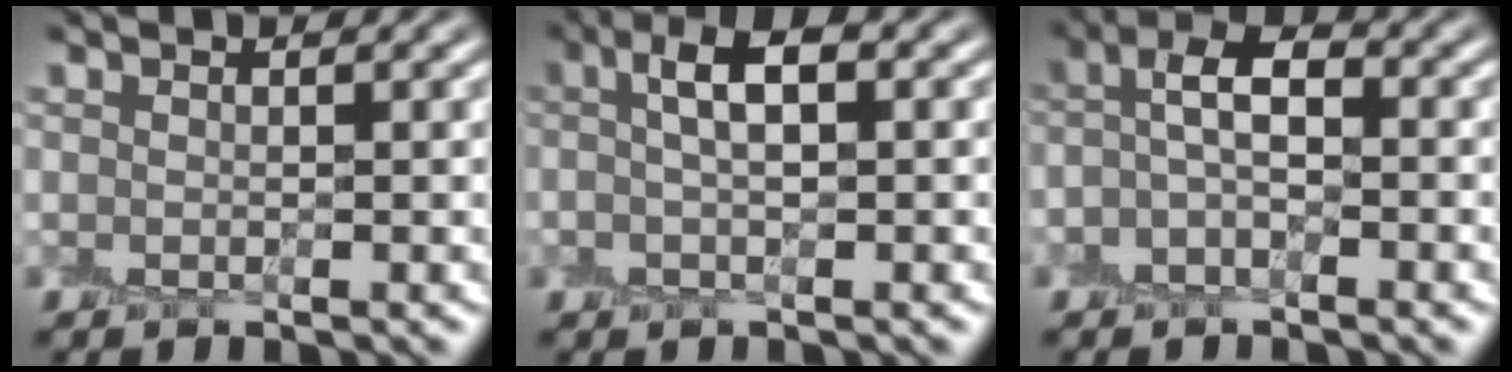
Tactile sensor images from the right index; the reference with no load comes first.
{"total": 3.6, "force": [0.6, 1.1, 3.4], "torque": [-0.060, 0.013, 0.005]}
{"total": 3.6, "force": [-0.4, 1.7, 3.1], "torque": [-0.061, 0.011, -0.015]}